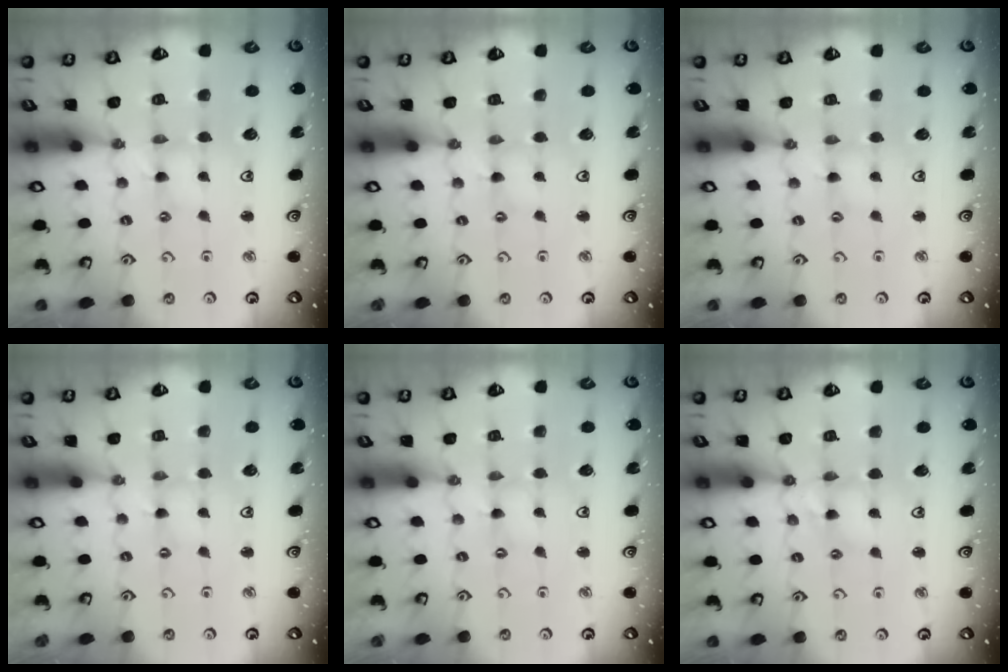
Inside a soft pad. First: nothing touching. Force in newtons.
{"total": 0.5, "press": 0.5, "slide": 0.1}
{"total": 0.0}
{"total": 0.6, "press": 0.6, "slide": 0.2}
{"total": 0.0}
{"total": 4.9, "press": 4.9, "slide": 0.5}